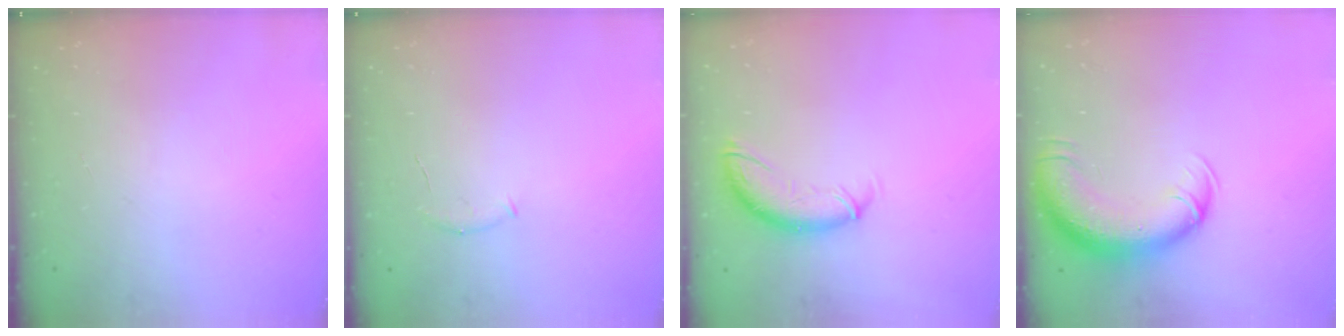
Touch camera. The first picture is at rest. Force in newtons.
{"total": 5.5, "press": 5.4, "slide": 1.3}
{"total": 10.7, "press": 10.6, "slide": 1.5}
{"total": 13.1, "press": 12.7, "slide": 3.2}